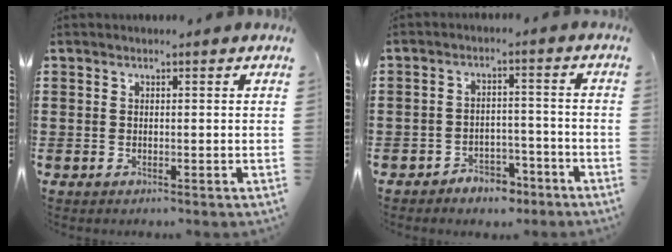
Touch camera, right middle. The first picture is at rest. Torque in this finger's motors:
{"motor_torque": [2.14, 0.00, 0.04, 0.05]}